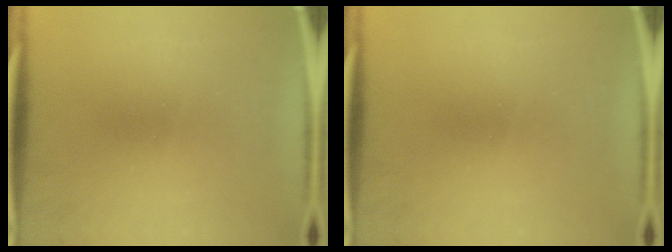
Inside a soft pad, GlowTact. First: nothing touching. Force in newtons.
{"total": 0.0}